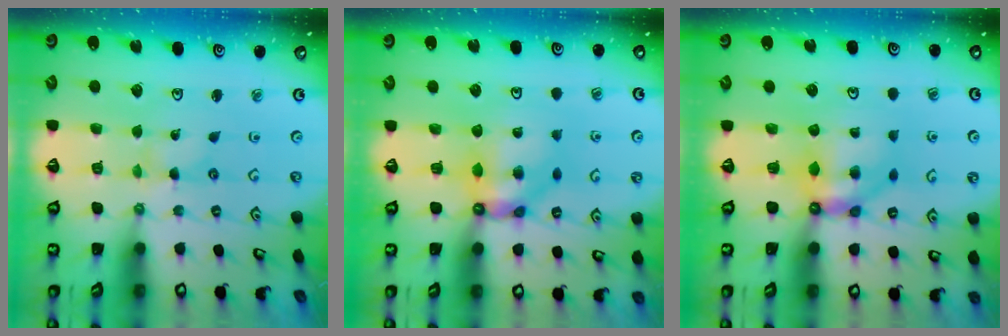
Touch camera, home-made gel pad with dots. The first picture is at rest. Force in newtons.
{"total": 8.1, "press": 8.0, "slide": 0.8}
{"total": 6.4, "press": 6.4, "slide": 0.6}